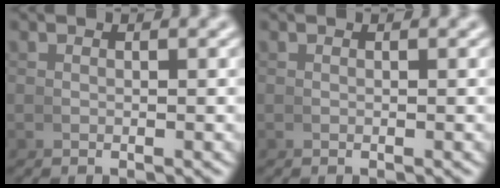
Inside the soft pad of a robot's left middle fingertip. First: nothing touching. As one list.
[{"total": 0.0}]